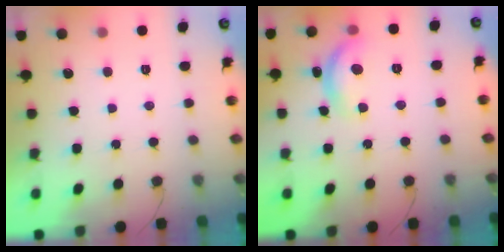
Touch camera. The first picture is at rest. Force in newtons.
{"total": 11.2, "press": 11.2, "slide": 0.5}